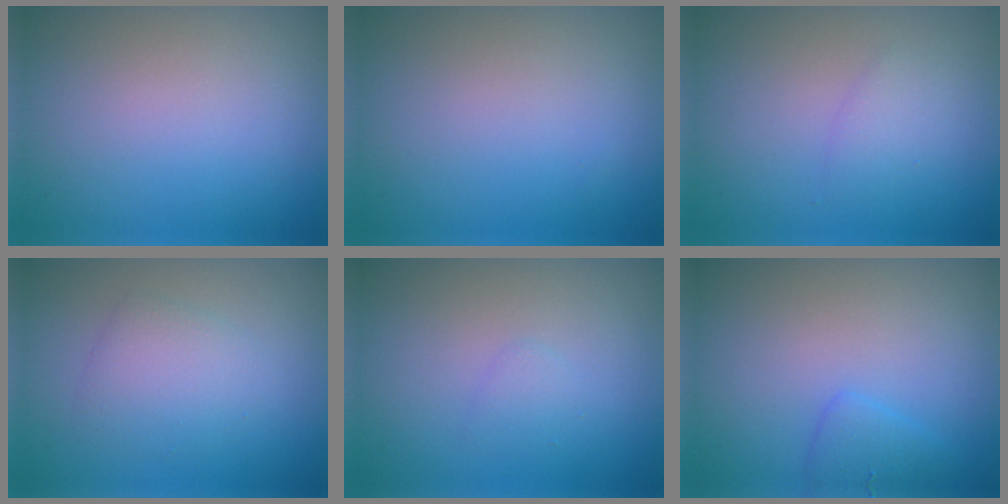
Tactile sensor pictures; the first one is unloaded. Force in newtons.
{"total": 0.0}
{"total": 1.2, "press": 1.2, "slide": 0.1}
{"total": 2.9, "press": 2.9, "slide": 0.1}
{"total": 0.8, "press": 0.8, "slide": 0.1}
{"total": 1.6, "press": 1.6, "slide": 0.1}